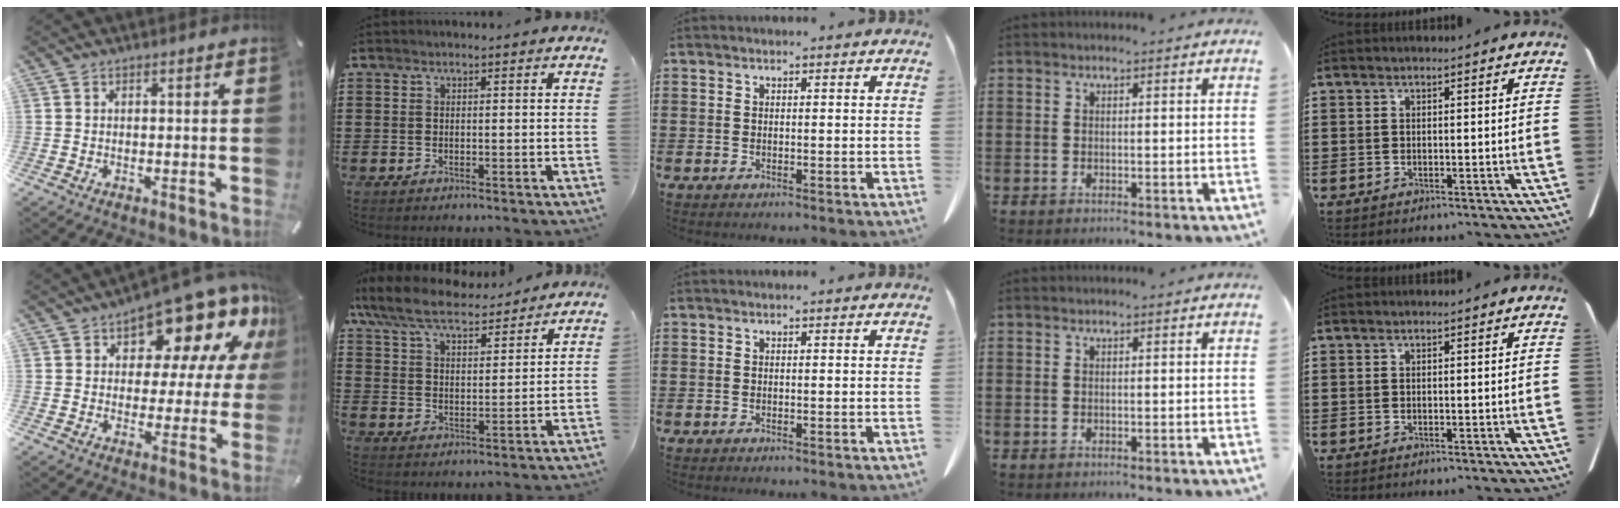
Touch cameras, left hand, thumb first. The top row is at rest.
{"thumb": {"total": 16.0, "force": [11.3, 7.8, 8.3], "torque": [-0.118, -0.091, 0.191]}, "index": {"total": 7.8, "force": [7.0, 1.4, 3.0], "torque": [-0.087, -0.029, 0.125]}}